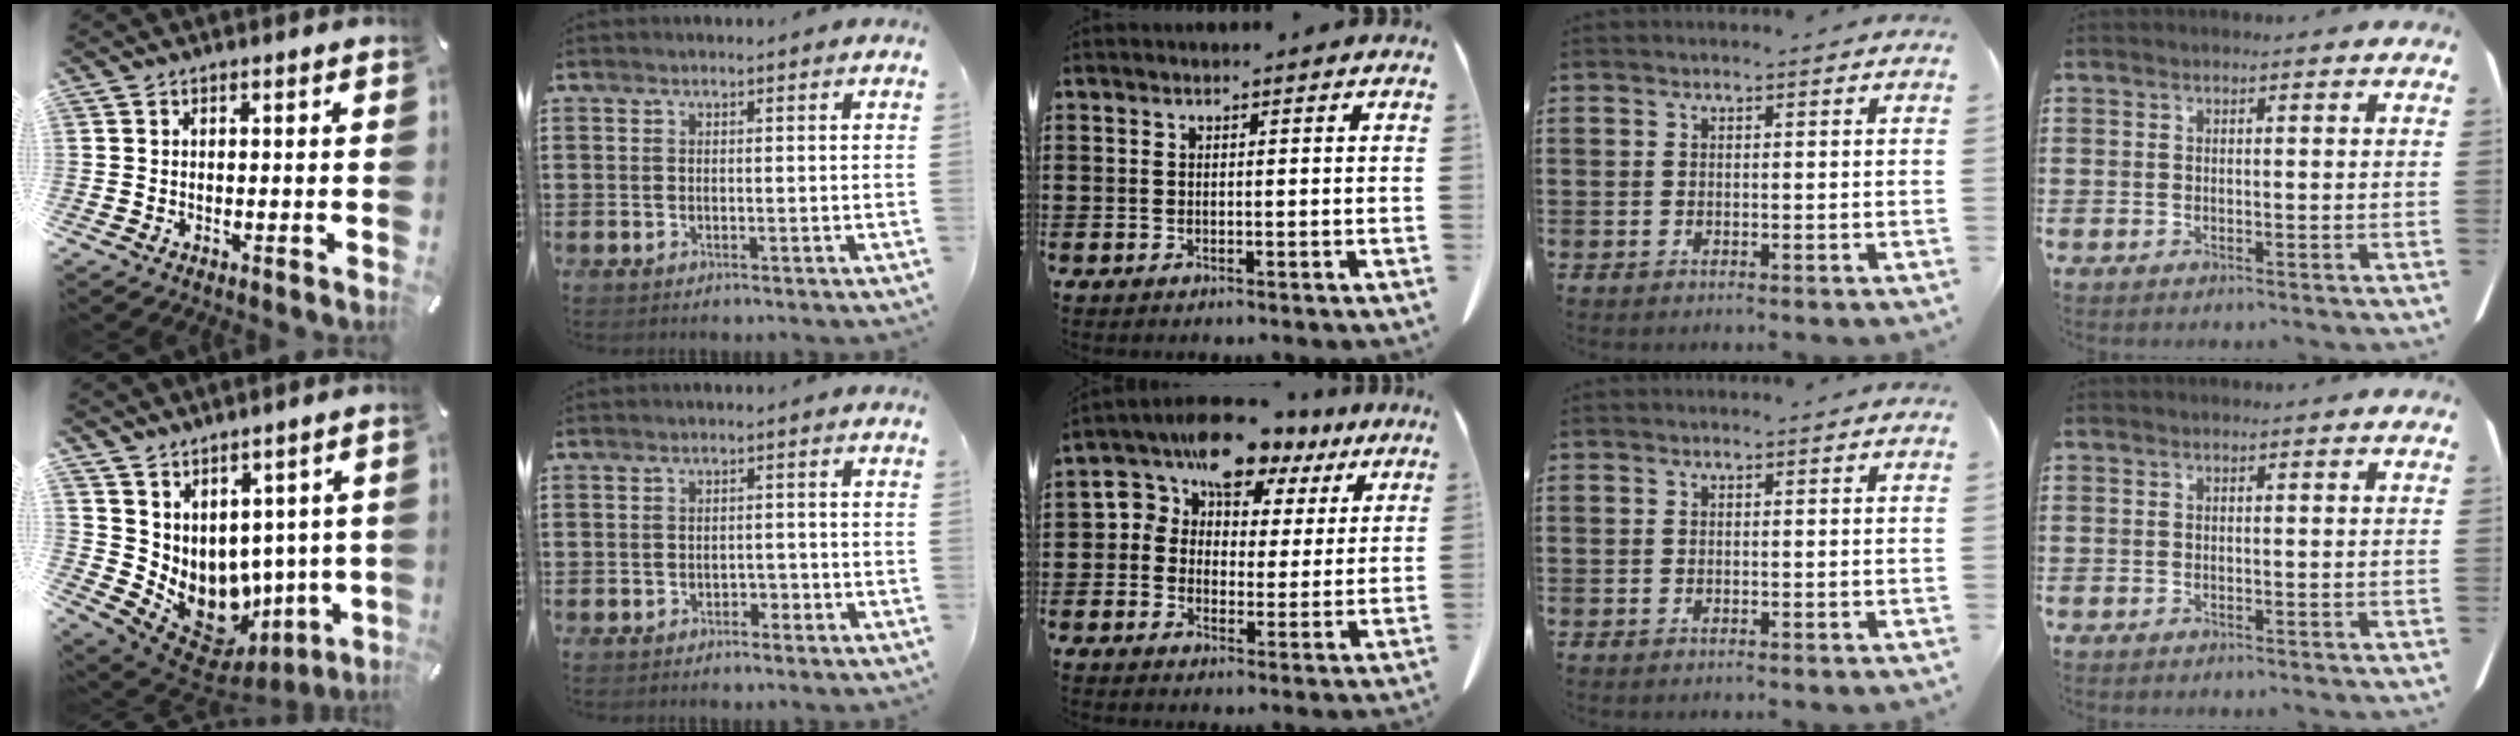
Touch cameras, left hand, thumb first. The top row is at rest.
{"thumb": {"total": 9.0, "force": [0.2, 8.4, 3.1], "torque": [-0.057, -0.049, 0.027]}, "index": {"total": 1.3, "force": [-1.0, 0.8, 0.4], "torque": [-0.015, -0.001, -0.023]}, "middle": {"total": 5.2, "force": [3.2, 3.9, 1.3], "torque": [-0.049, -0.013, 0.050]}}